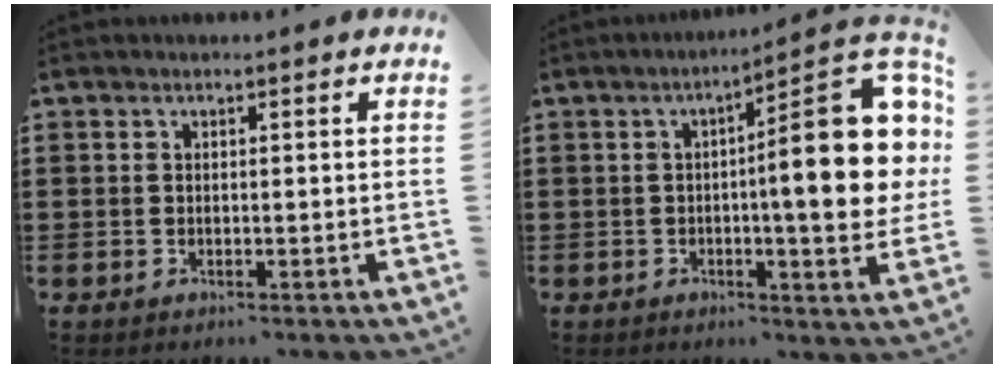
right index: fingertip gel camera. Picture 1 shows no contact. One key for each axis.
{"total": 17.3, "fx": 1.8, "fy": 4.0, "fz": 16.7, "tx": -0.234, "ty": -0.018, "tz": 0.025}